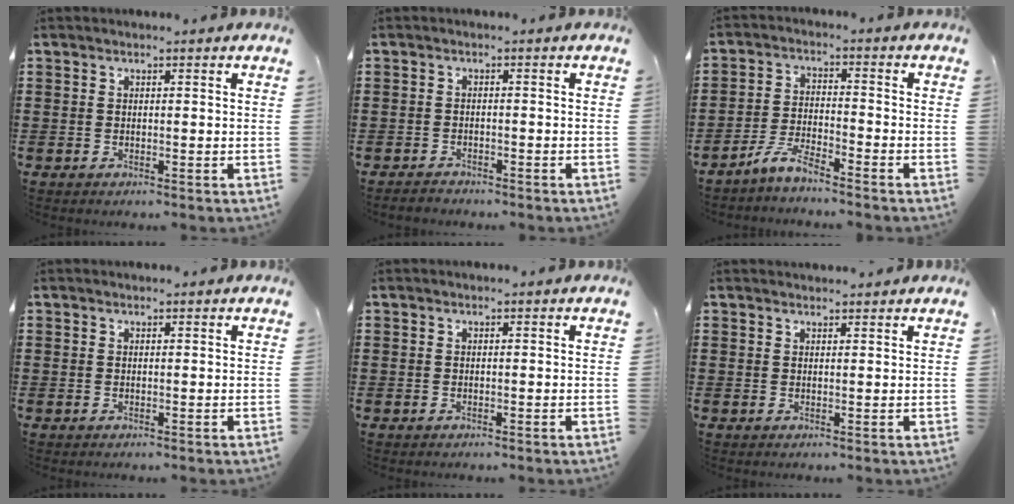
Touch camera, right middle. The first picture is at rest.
{"total": 1.2, "force": [-1.2, 0.2, 0.0], "torque": [-0.004, 0.001, -0.026]}
{"total": 4.8, "force": [-4.2, 0.7, 2.2], "torque": [-0.058, -0.003, -0.087]}
{"total": 0.0}
{"total": 0.0}
{"total": 1.1, "force": [1.1, 0.0, 0.0], "torque": [-0.003, -0.003, 0.023]}